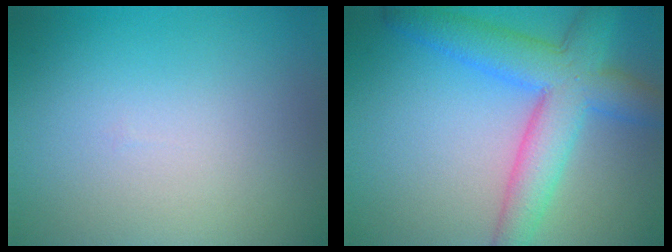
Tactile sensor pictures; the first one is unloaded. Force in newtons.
{"total": 7.2, "press": 7.2, "slide": 0.3}